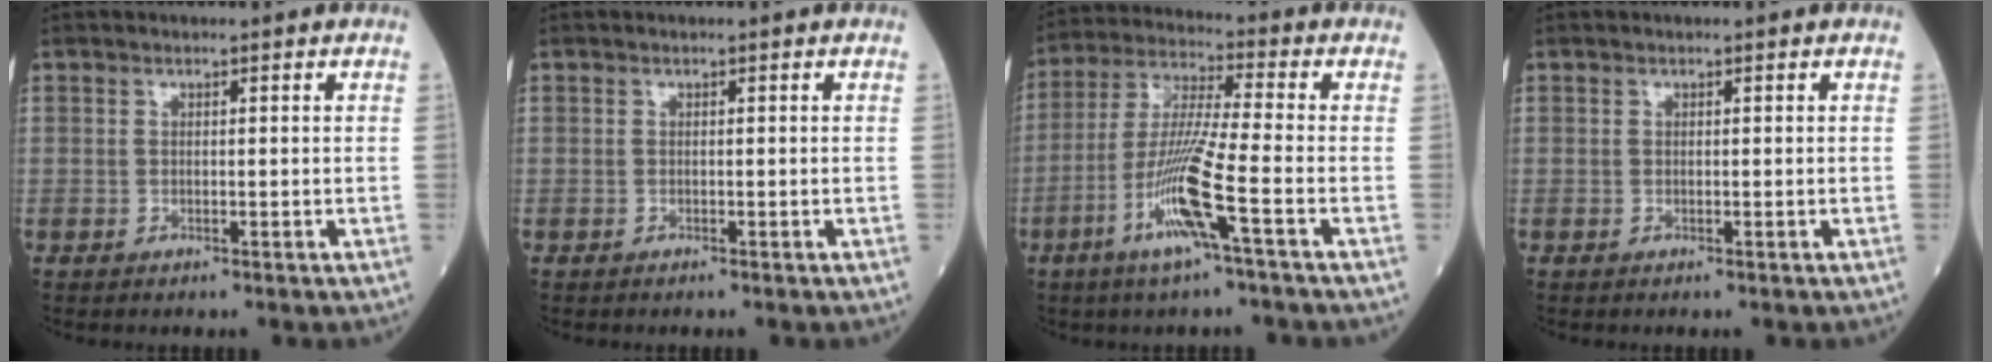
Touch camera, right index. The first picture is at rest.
{"total": 0.0}
{"total": 11.4, "force": [-4.8, -0.7, 10.4], "torque": [-0.212, -0.009, -0.096]}
{"total": 0.0}